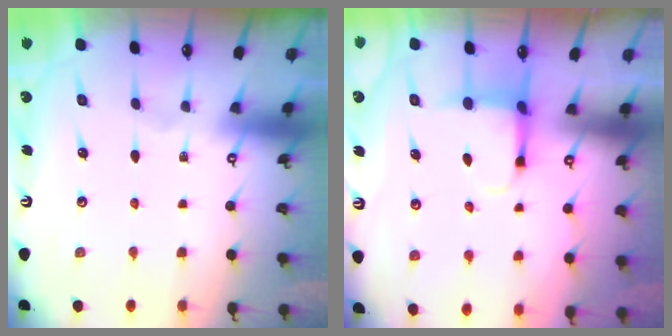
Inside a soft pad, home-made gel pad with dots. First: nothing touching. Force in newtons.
{"total": 3.9, "press": 3.8, "slide": 1.1}